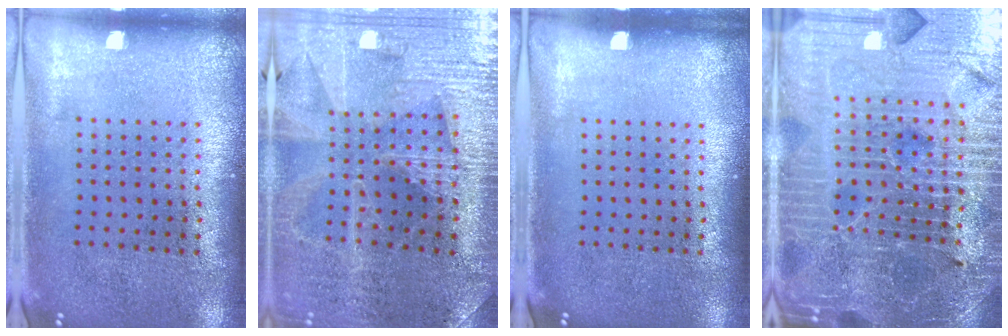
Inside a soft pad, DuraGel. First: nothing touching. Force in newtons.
{"total": 3.1, "press": 3.0, "slide": 0.4}
{"total": 0.0}
{"total": 5.9, "press": 5.4, "slide": 2.3}